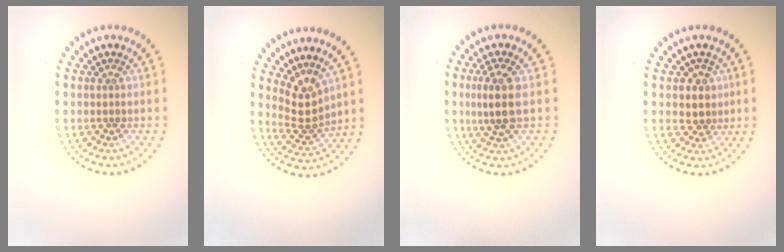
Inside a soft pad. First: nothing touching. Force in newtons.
{"total": 3.0, "press": 2.3, "slide": 1.9}
{"total": 3.0, "press": 2.7, "slide": 1.2}
{"total": 2.5, "press": 2.2, "slide": 1.1}